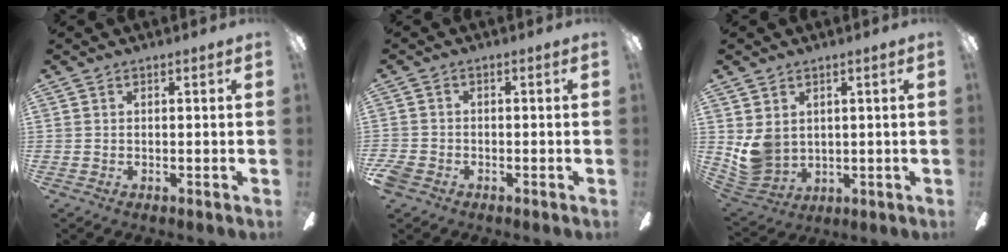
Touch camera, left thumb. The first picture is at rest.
{"total": 2.9, "force": [-1.9, 1.9, 1.2], "torque": [-0.031, 0.006, -0.039]}
{"total": 7.3, "force": [2.0, 6.3, 3.2], "torque": [-0.090, -0.008, 0.041]}